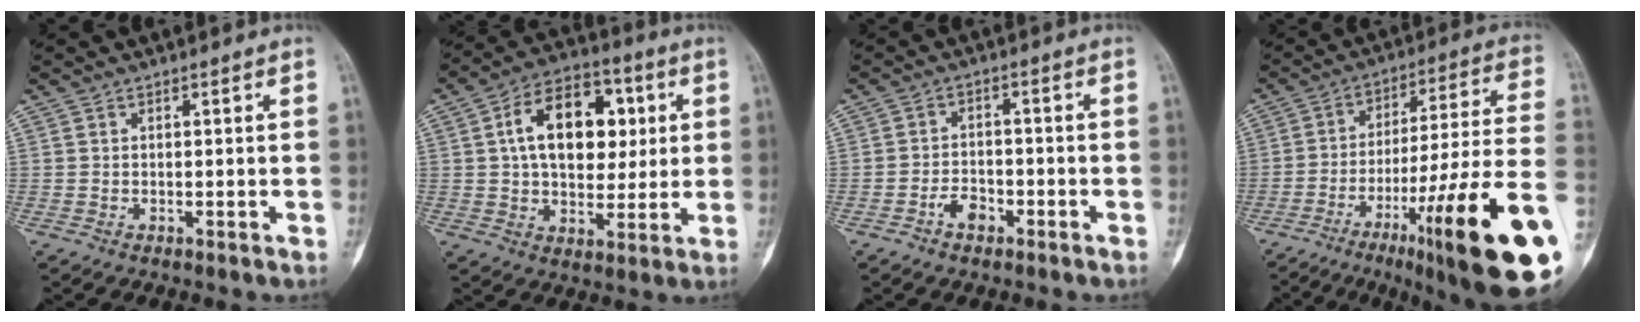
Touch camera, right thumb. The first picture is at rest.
{"total": 17.2, "force": [3.6, 11.1, 12.6], "torque": [-0.161, 0.010, 0.055]}
{"total": 3.8, "force": [-2.3, 2.2, 2.1], "torque": [-0.028, 0.019, -0.040]}
{"total": 26.7, "force": [-10.9, 3.1, 24.2], "torque": [-0.319, 0.048, -0.158]}